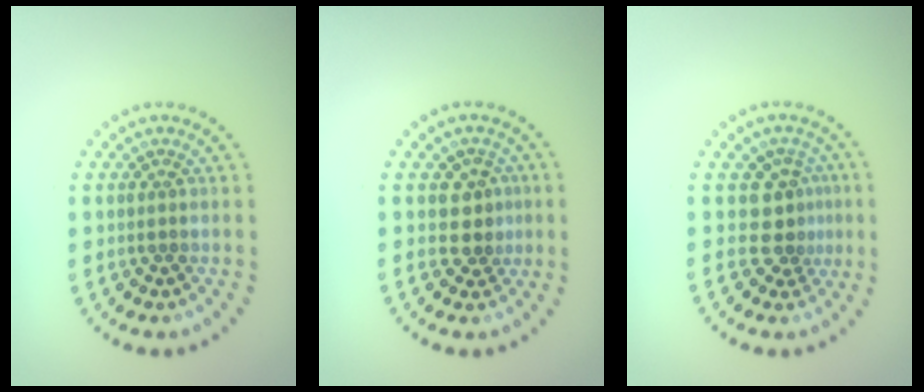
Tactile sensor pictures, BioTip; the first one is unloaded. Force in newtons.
{"total": 2.4, "press": 2.1, "slide": 1.1}
{"total": 2.9, "press": 2.1, "slide": 2.0}